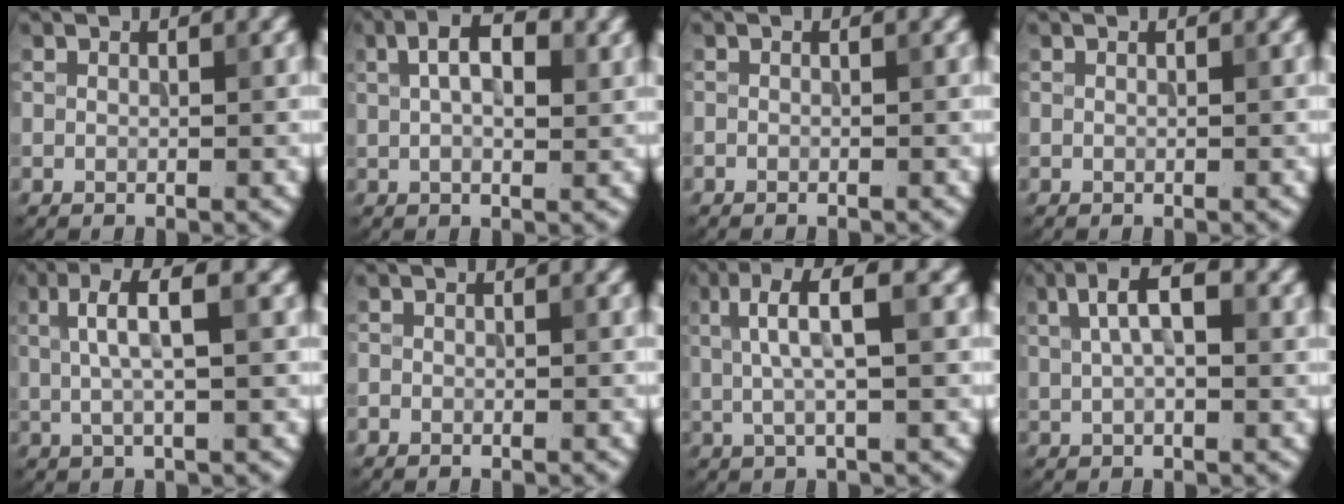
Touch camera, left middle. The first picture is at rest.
{"total": 5.0, "force": [1.6, 2.4, 4.1], "torque": [-0.068, 0.008, 0.022]}
{"total": 0.8, "force": [-0.7, 0.1, 0.2], "torque": [0.003, -0.004, -0.013]}
{"total": 0.0}
{"total": 4.6, "force": [1.1, 1.0, 4.4], "torque": [-0.080, 0.010, 0.019]}
{"total": 0.7, "force": [-0.6, 0.2, 0.0], "torque": [0.003, -0.003, -0.012]}
{"total": 5.1, "force": [1.2, 1.0, 4.8], "torque": [-0.089, 0.010, 0.023]}
{"total": 4.3, "force": [1.3, 1.6, 3.8], "torque": [-0.068, 0.008, 0.021]}